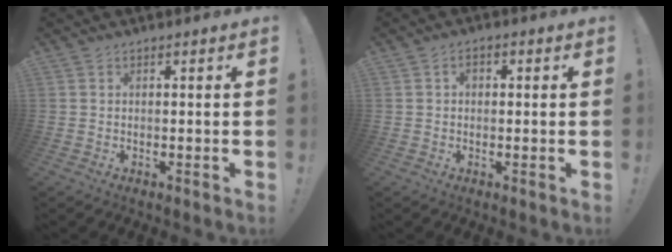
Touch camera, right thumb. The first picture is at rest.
{"total": 1.8, "force": [-0.3, 1.4, 1.1], "torque": [-0.012, 0.005, -0.008]}